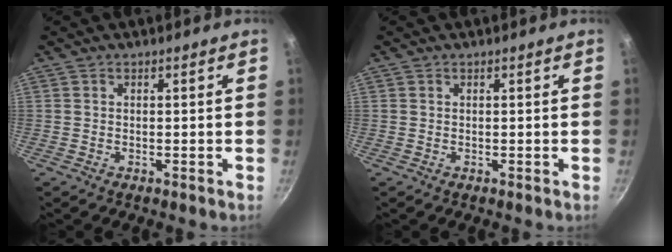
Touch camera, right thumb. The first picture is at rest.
{"total": 0.0}